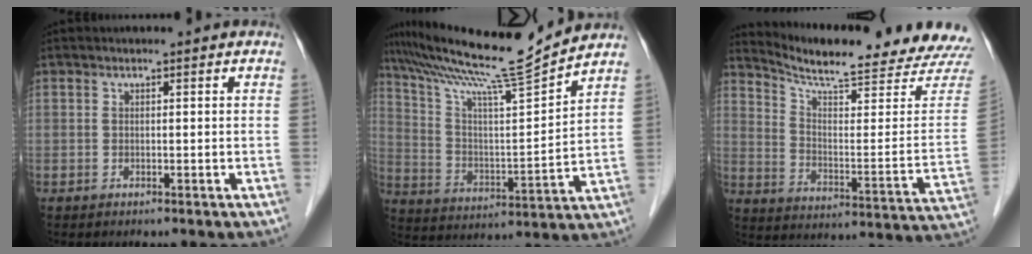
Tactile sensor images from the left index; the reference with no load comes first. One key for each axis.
{"total": 16.3, "fx": 14.8, "fy": -2.2, "fz": 6.5, "tx": -0.125, "ty": -0.024, "tz": 0.248}
{"total": 22.1, "fx": 20.9, "fy": -0.1, "fz": 7.1, "tx": -0.121, "ty": -0.100, "tz": 0.276}